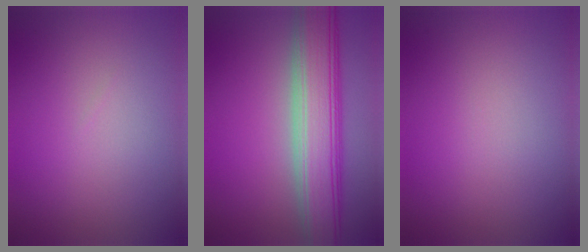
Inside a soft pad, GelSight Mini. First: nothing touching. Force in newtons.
{"total": 7.9, "press": 7.9, "slide": 0.4}
{"total": 0.0}